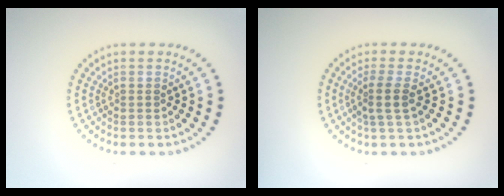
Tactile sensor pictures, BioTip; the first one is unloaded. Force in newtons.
{"total": 2.0, "press": 1.5, "slide": 1.3}